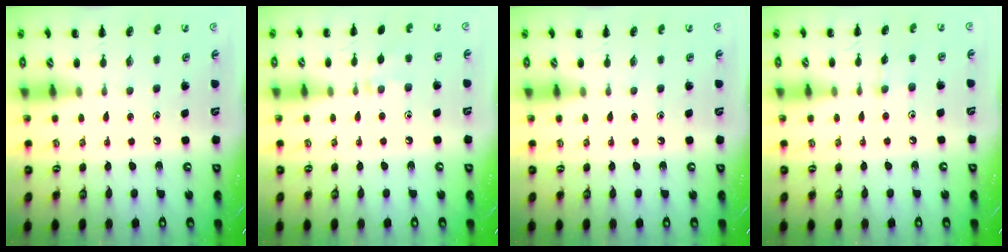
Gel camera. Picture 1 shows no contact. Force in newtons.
{"total": 6.7, "press": 6.5, "slide": 1.7}
{"total": 0.0}
{"total": 3.2, "press": 3.1, "slide": 1.0}